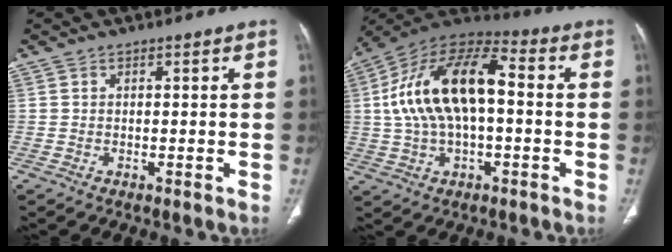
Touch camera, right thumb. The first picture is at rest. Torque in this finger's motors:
{"motor_torque": [2.29, 2.29, 1.46, -0.50, 0.54]}